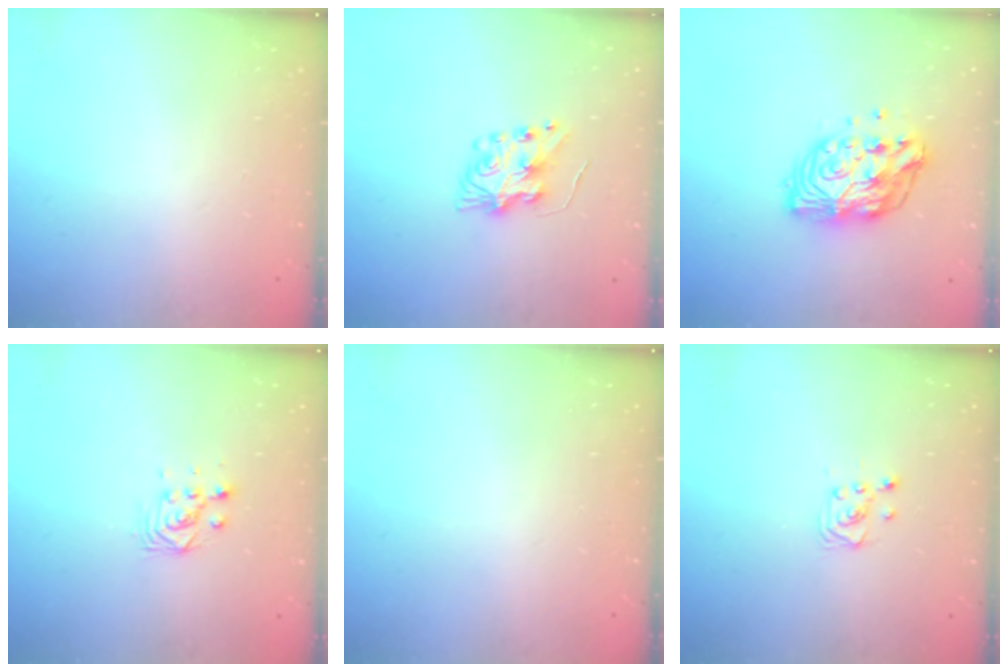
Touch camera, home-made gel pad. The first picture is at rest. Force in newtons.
{"total": 7.8, "press": 7.8, "slide": 0.7}
{"total": 12.6, "press": 12.6, "slide": 1.1}
{"total": 3.8, "press": 3.7, "slide": 0.6}
{"total": 0.0}
{"total": 2.9, "press": 2.9, "slide": 0.4}